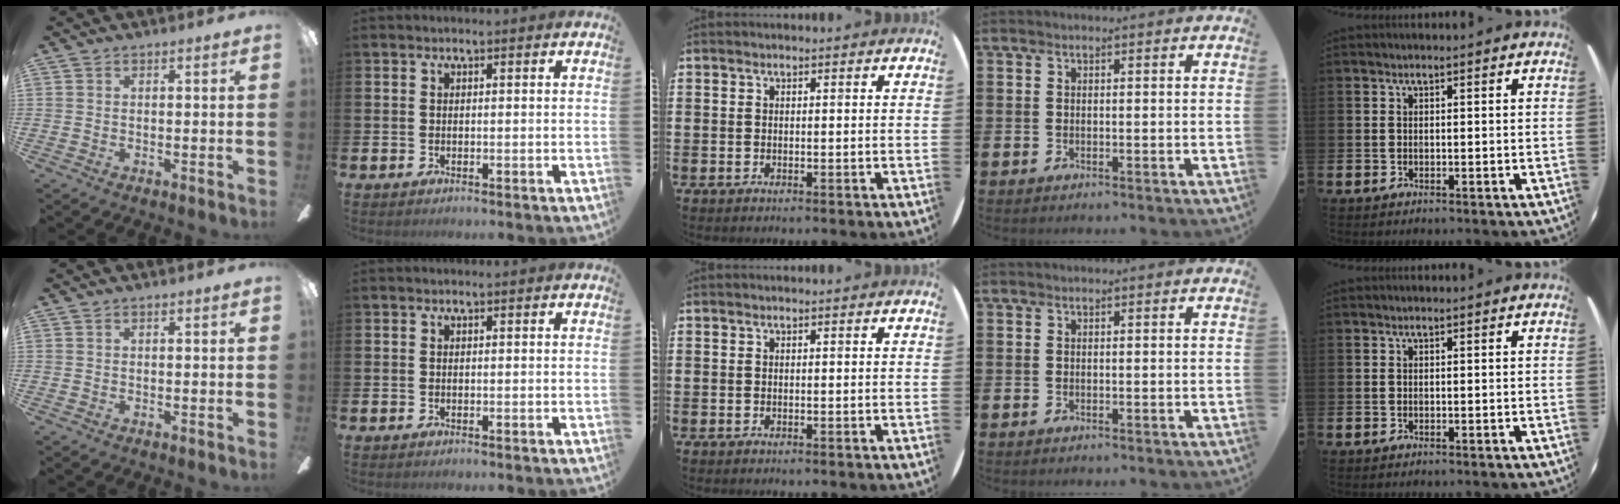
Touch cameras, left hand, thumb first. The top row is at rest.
{}